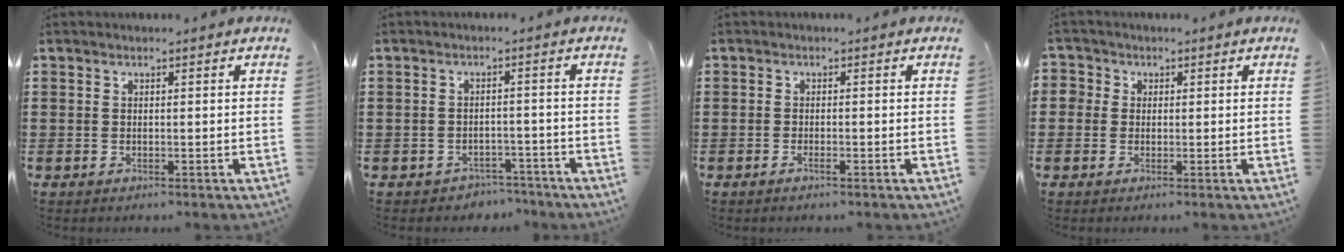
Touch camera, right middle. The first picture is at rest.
{"total": 2.6, "force": [-2.5, 0.7, -0.2], "torque": [-0.006, 0.001, -0.056]}
{"total": 0.9, "force": [-0.5, 0.0, 0.7], "torque": [-0.013, -0.004, -0.009]}
{"total": 1.8, "force": [0.4, 1.7, -0.3], "torque": [-0.004, 0.010, 0.004]}